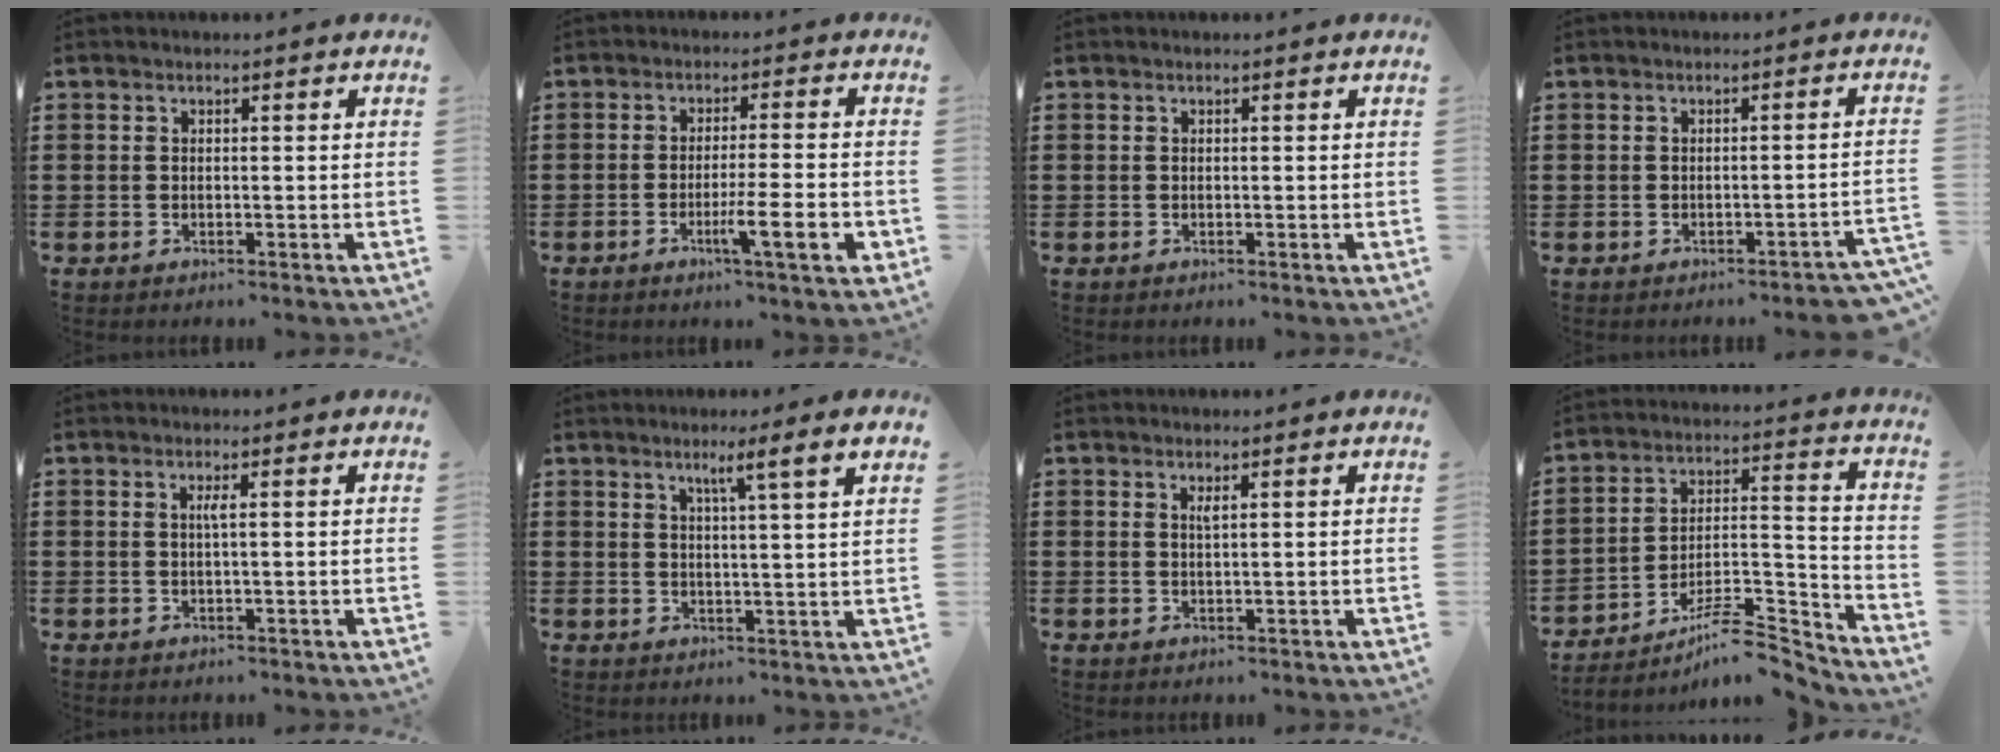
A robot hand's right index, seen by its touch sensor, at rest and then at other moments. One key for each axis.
{"total": 8.2, "fx": -2.9, "fy": 0.8, "fz": 7.6, "tx": -0.121, "ty": -0.006, "tz": -0.047}
{"total": 0.0}
{"total": 1.4, "fx": -1.4, "fy": 0.1, "fz": 0.3, "tx": -0.010, "ty": 0.000, "tz": -0.029}
{"total": 1.3, "fx": 0.1, "fy": -0.2, "fz": 1.3, "tx": -0.024, "ty": -0.003, "tz": 0.000}
{"total": 3.5, "fx": 1.7, "fy": -0.9, "fz": 2.9, "tx": -0.053, "ty": -0.011, "tz": 0.020}
{"total": 0.9, "fx": 0.4, "fy": 0.1, "fz": 0.8, "tx": -0.016, "ty": 0.000, "tz": 0.007}
{"total": 8.7, "fx": -7.2, "fy": 2.3, "fz": 4.3, "tx": -0.058, "ty": 0.022, "tz": -0.134}